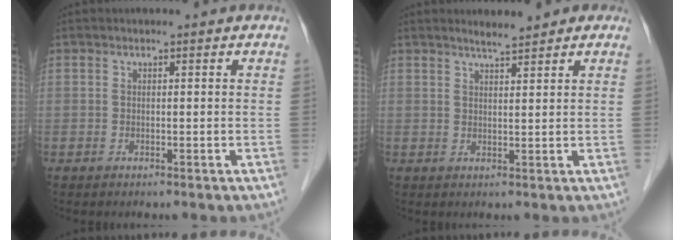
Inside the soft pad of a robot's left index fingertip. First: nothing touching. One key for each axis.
{"total": 2.6, "fx": 2.3, "fy": 0.4, "fz": 1.1, "tx": -0.021, "ty": 0.007, "tz": 0.036}